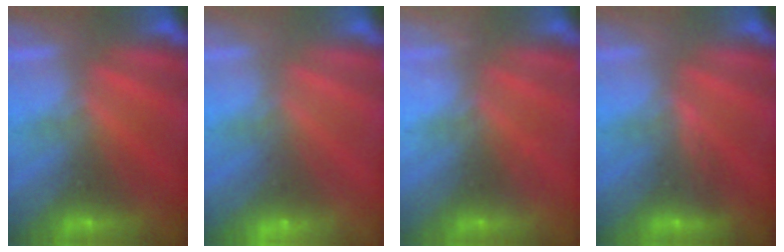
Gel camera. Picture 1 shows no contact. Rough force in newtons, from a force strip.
{"total": 2.4}
{"total": 2.3}
{"total": 2.8}